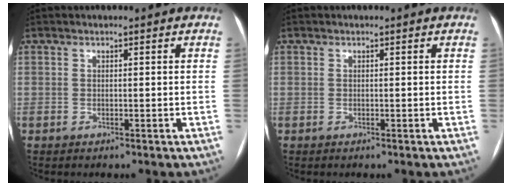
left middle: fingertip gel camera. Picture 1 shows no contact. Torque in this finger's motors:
{"motor_torque": [0.00, 0.00, 0.00, 0.00]}